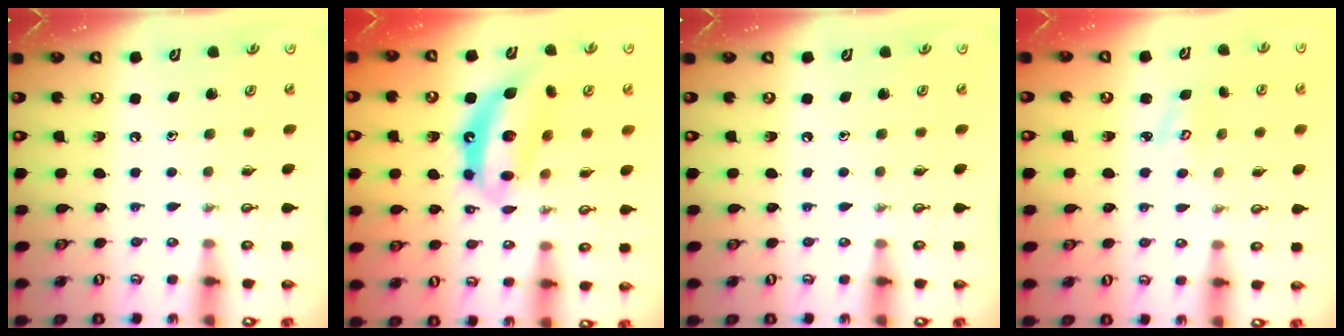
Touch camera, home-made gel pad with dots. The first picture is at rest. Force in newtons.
{"total": 12.1, "press": 12.0, "slide": 1.1}
{"total": 0.0}
{"total": 3.4, "press": 3.4, "slide": 0.4}